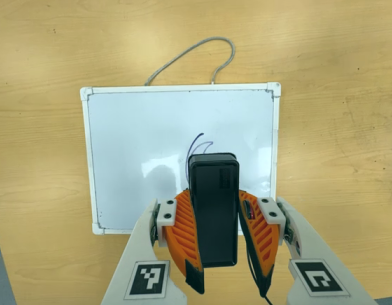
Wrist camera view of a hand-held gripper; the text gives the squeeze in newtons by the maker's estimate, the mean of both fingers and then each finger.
{"total": 7.0, "left": 5.8, "right": 8.2}